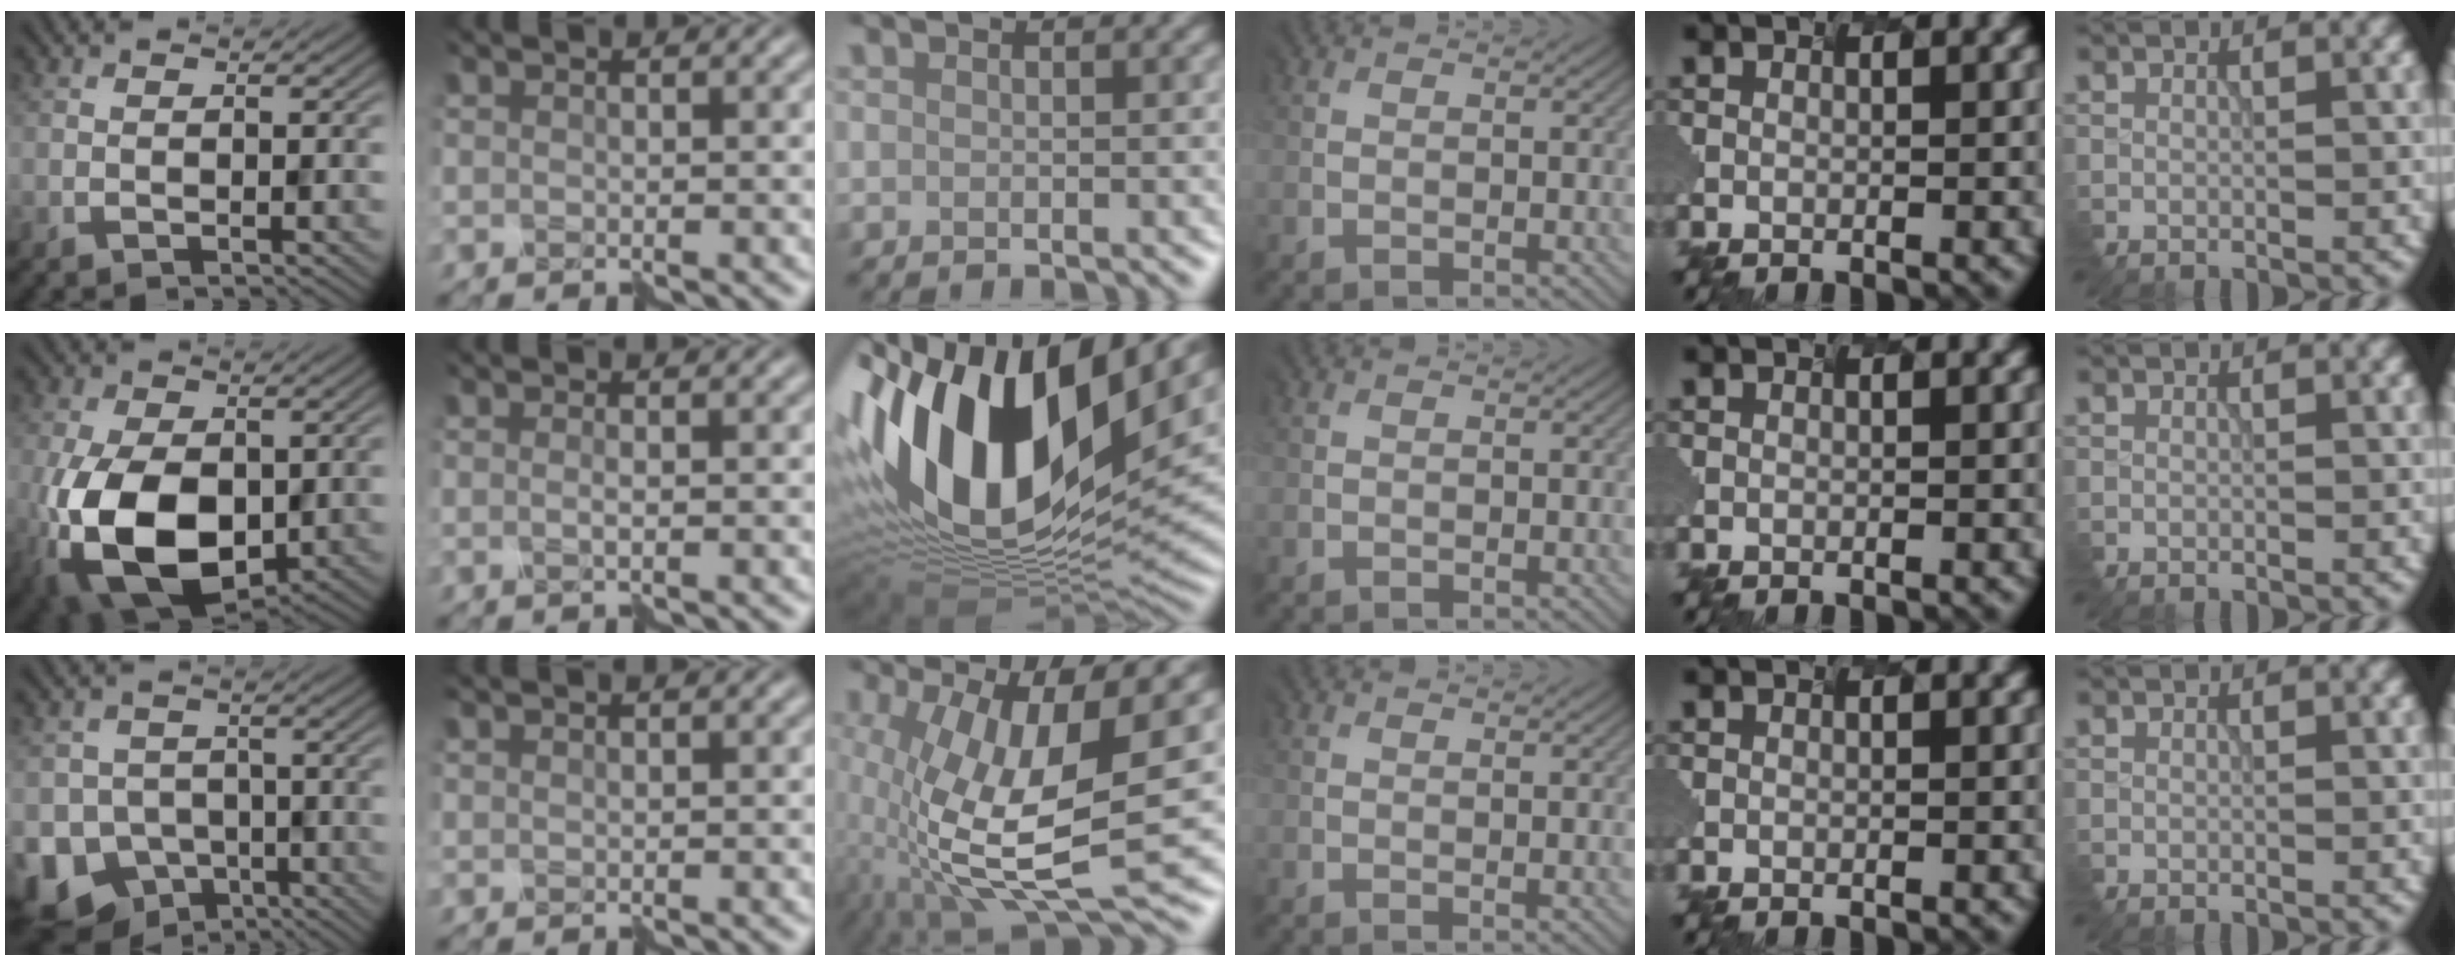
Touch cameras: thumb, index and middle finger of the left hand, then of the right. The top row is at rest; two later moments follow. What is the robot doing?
{"motion": "disassemble", "object": "velcro strap"}